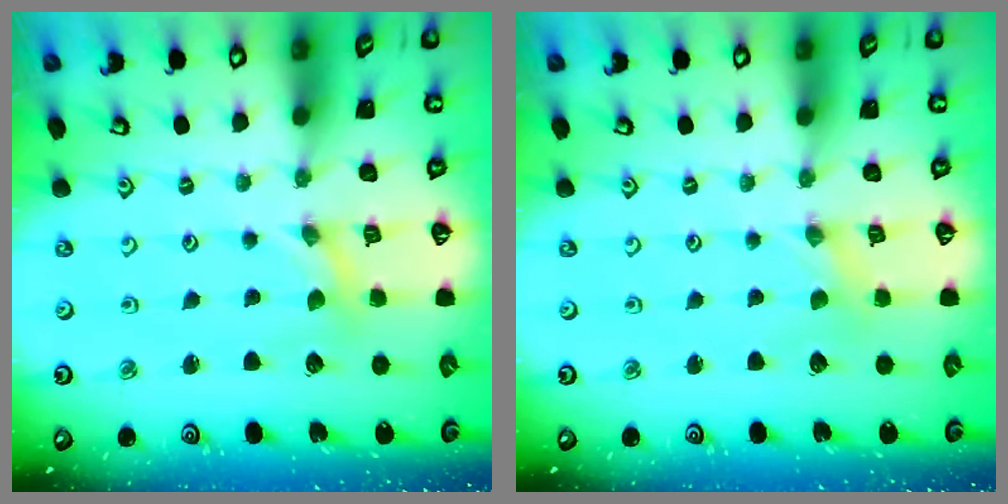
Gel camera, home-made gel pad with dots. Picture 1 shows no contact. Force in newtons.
{"total": 0.0}